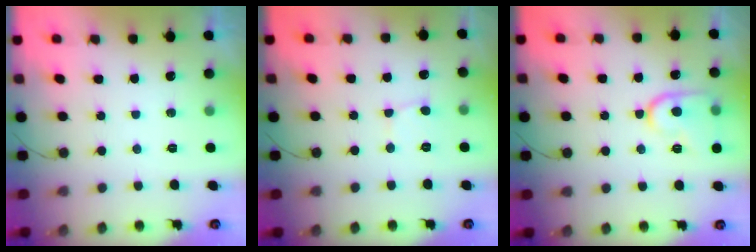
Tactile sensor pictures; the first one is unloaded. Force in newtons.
{"total": 2.8, "press": 2.8, "slide": 0.3}
{"total": 13.1, "press": 13.0, "slide": 1.3}